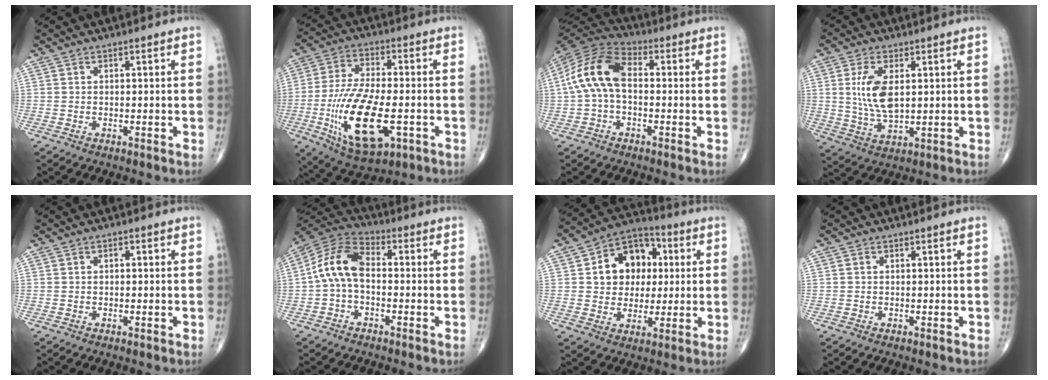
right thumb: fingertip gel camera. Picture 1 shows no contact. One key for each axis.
{"total": 18.7, "fx": -4.7, "fy": 8.1, "fz": 16.2, "tx": -0.311, "ty": 0.002, "tz": -0.070}
{"total": 12.2, "fx": 0.3, "fy": 7.1, "fz": 9.9, "tx": -0.197, "ty": 0.035, "tz": -0.007}
{"total": 9.1, "fx": 1.8, "fy": 4.4, "fz": 7.8, "tx": -0.156, "ty": -0.013, "tz": 0.041}
{"total": 0.8, "fx": 0.2, "fy": 0.4, "fz": 0.6, "tx": -0.008, "ty": 0.002, "tz": 0.002}
{"total": 9.7, "fx": -0.6, "fy": 5.6, "fz": 7.9, "tx": -0.150, "ty": 0.031, "tz": -0.025}
{"total": 13.7, "fx": 2.6, "fy": 10.7, "fz": 8.3, "tx": -0.082, "ty": 0.012, "tz": 0.037}
{"total": 0.0}